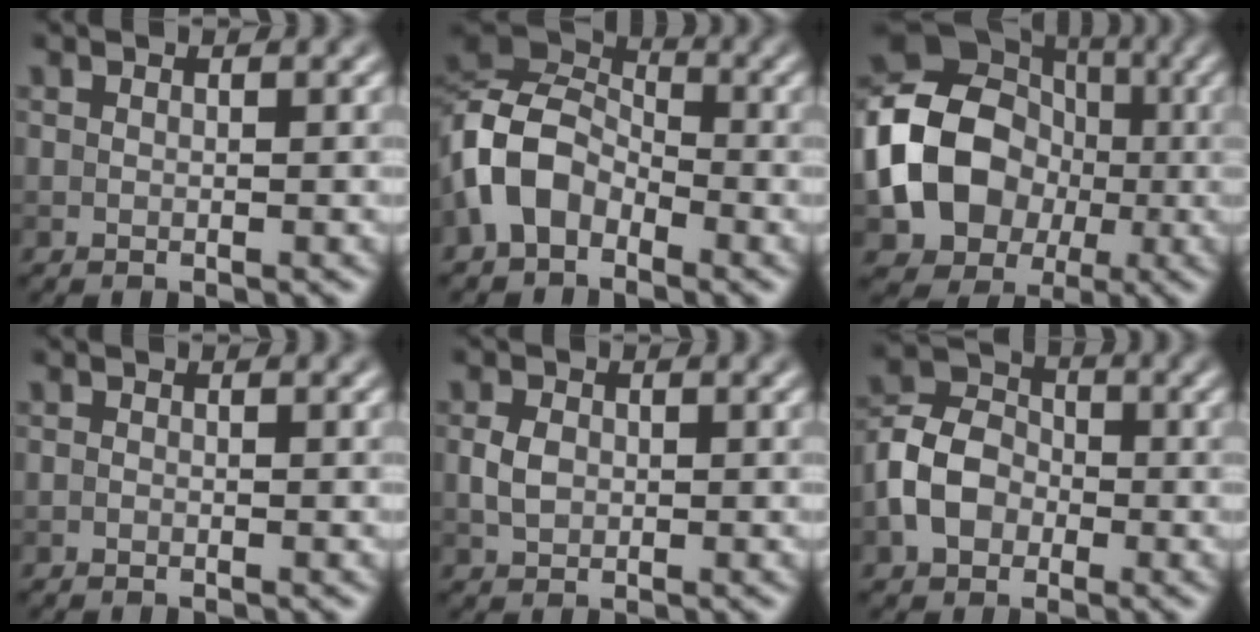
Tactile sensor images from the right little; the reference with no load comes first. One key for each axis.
{"total": 6.1, "fx": -2.6, "fy": 4.2, "fz": 3.5, "tx": -0.078, "ty": 0.010, "tz": -0.068}
{"total": 12.1, "fx": -1.6, "fy": 9.6, "fz": 7.1, "tx": -0.136, "ty": -0.002, "tz": -0.043}
{"total": 0.0}
{"total": 1.8, "fx": 0.1, "fy": 1.4, "fz": 1.2, "tx": -0.029, "ty": 0.003, "tz": 0.000}
{"total": 5.4, "fx": -1.5, "fy": 4.1, "fz": 3.1, "tx": -0.064, "ty": 0.012, "tz": -0.042}